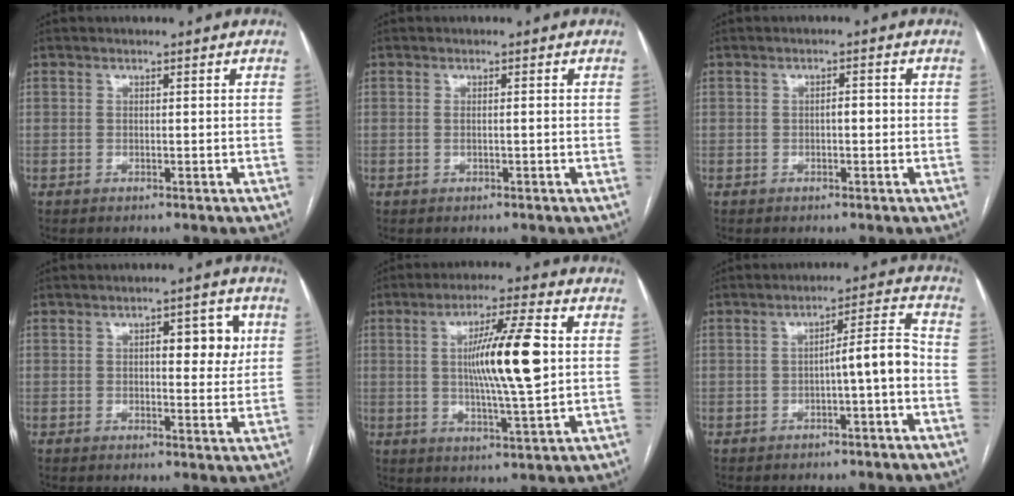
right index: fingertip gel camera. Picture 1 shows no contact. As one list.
[{"total": 0.9, "force": [-0.1, 0.1, 0.9], "torque": [-0.018, 0.003, 0.004]}, {"total": 1.5, "force": [-0.2, 0.5, 1.4], "torque": [-0.020, 0.005, -0.004]}, {"total": 5.7, "force": [1.5, 2.2, 5.1], "torque": [-0.063, 0.009, 0.018]}, {"total": 12.1, "force": [1.4, 0.3, 12.1], "torque": [-0.205, -0.001, 0.024]}, {"total": 5.7, "force": [-1.7, 0.1, 5.4], "torque": [-0.075, 0.021, -0.022]}]